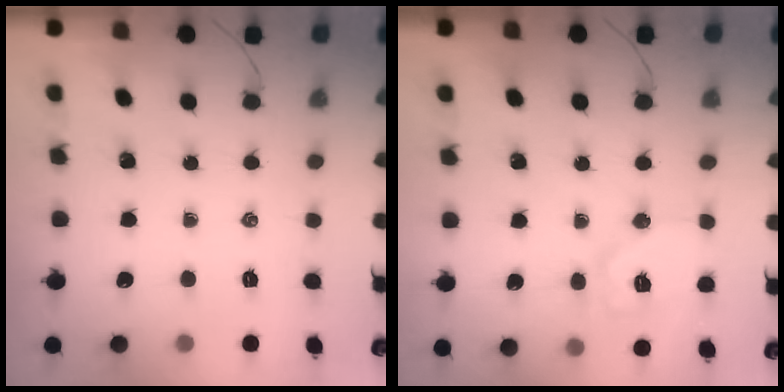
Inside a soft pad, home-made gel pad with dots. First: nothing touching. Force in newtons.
{"total": 11.3, "press": 11.3, "slide": 0.8}